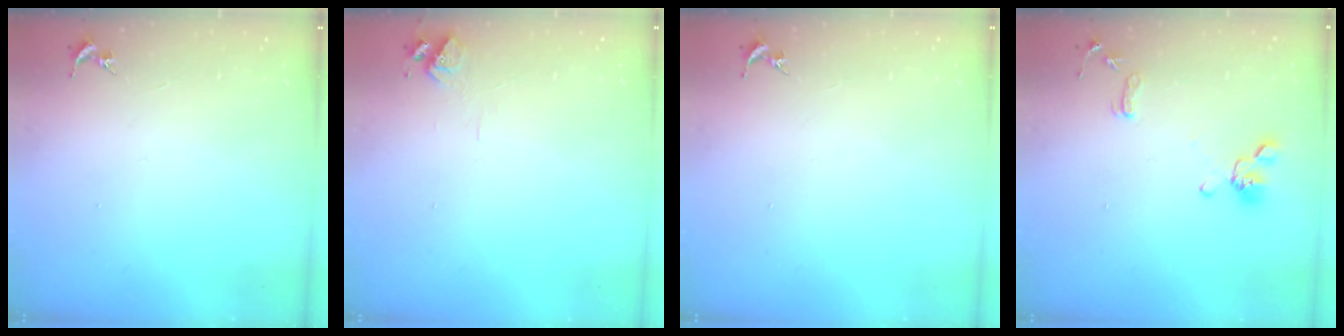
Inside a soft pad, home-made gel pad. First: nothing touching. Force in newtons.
{"total": 6.4, "press": 6.4, "slide": 0.8}
{"total": 0.0}
{"total": 11.5, "press": 11.3, "slide": 1.8}